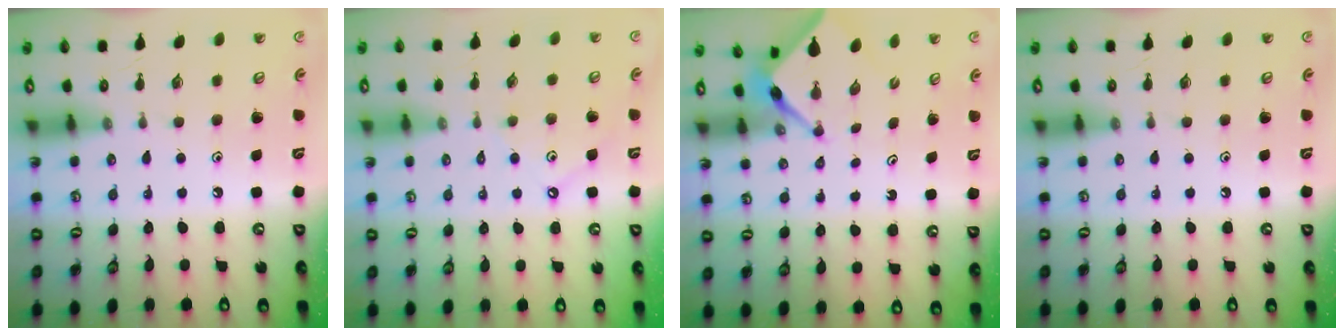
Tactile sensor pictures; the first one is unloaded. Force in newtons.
{"total": 1.7, "press": 1.7, "slide": 0.3}
{"total": 3.1, "press": 3.1, "slide": 0.3}
{"total": 0.0}